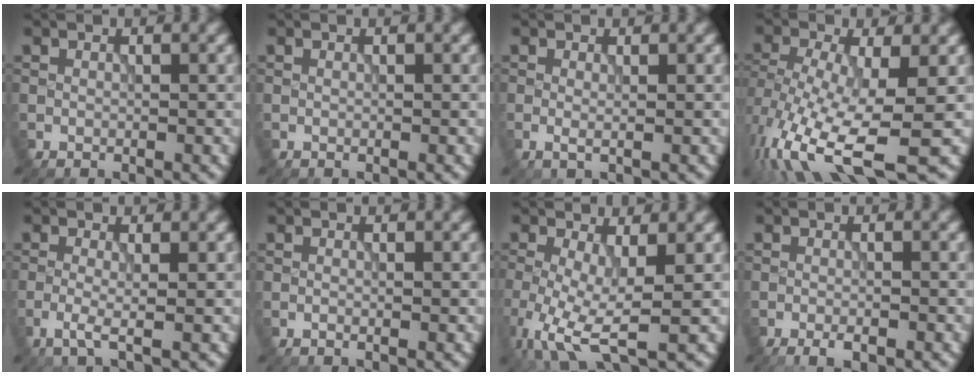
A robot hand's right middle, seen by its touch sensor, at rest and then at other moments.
{"total": 0.0}
{"total": 0.6, "force": [0.1, -0.1, 0.6], "torque": [-0.010, 0.000, -0.001]}
{"total": 10.7, "force": [-4.4, 4.0, 8.9], "torque": [-0.180, -0.014, -0.074]}
{"total": 1.7, "force": [-0.7, 0.1, 1.6], "torque": [-0.033, -0.002, -0.020]}
{"total": 0.0}
{"total": 5.7, "force": [-1.8, 1.8, 5.1], "torque": [-0.122, -0.014, -0.038]}
{"total": 1.8, "force": [-1.4, 0.4, 1.1], "torque": [-0.018, -0.004, -0.025]}